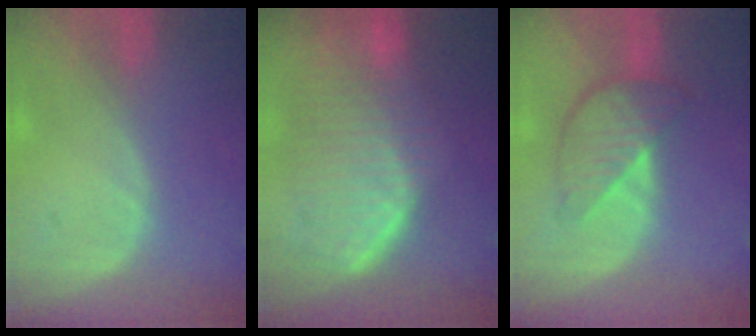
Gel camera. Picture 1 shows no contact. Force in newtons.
{"total": 10.4, "press": 9.0, "slide": 5.1}
{"total": 6.3, "press": 6.2, "slide": 0.4}